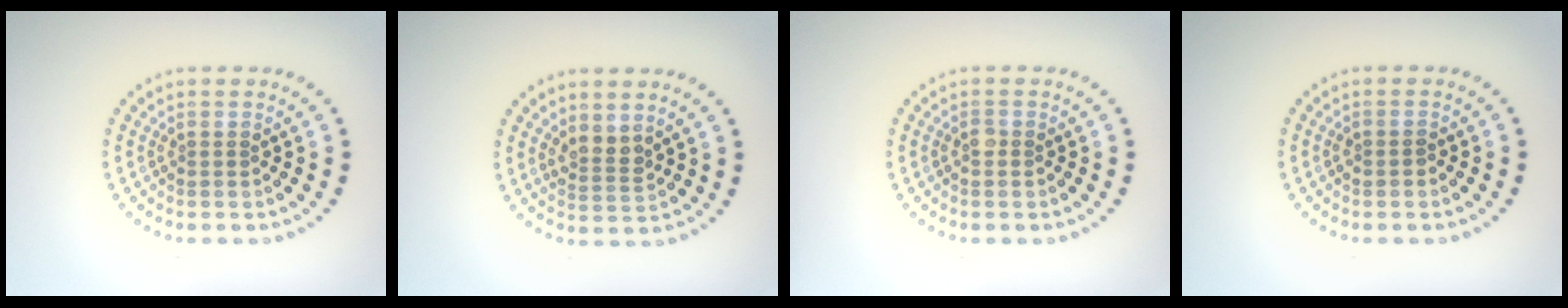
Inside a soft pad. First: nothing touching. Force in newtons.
{"total": 2.0, "press": 1.7, "slide": 1.2}
{"total": 0.6, "press": 0.5, "slide": 0.3}
{"total": 0.8, "press": 0.7, "slide": 0.2}